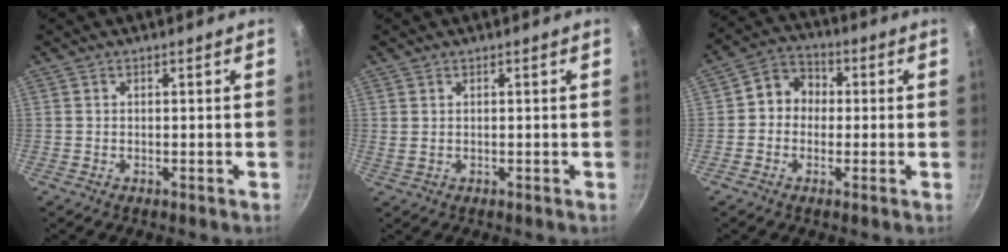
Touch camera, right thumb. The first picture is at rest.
{"total": 1.1, "force": [0.6, 0.5, 0.7], "torque": [-0.014, -0.002, 0.012]}
{"total": 6.8, "force": [-0.1, 6.1, 3.2], "torque": [-0.019, 0.020, -0.022]}